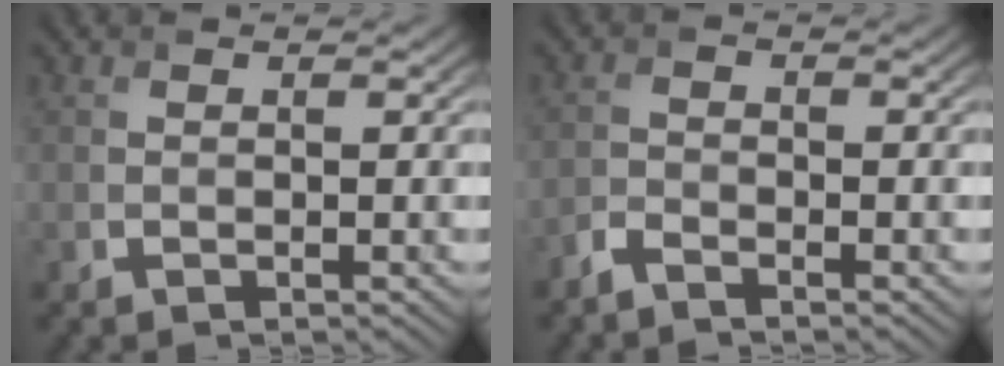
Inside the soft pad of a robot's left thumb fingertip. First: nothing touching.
{"total": 1.9, "force": [-1.7, 0.4, 0.7], "torque": [-0.018, -0.002, -0.044]}